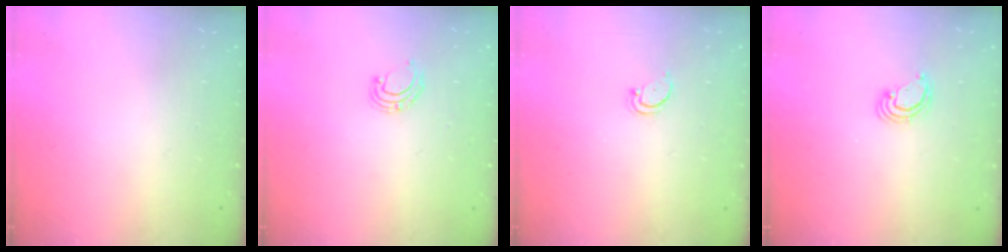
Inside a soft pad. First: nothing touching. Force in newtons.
{"total": 4.1, "press": 4.1, "slide": 0.4}
{"total": 2.5, "press": 2.4, "slide": 0.5}
{"total": 3.2, "press": 3.1, "slide": 0.3}